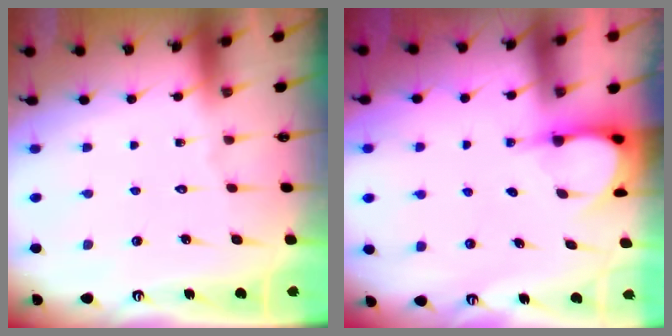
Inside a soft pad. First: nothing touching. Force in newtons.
{"total": 4.0, "press": 4.0, "slide": 0.2}